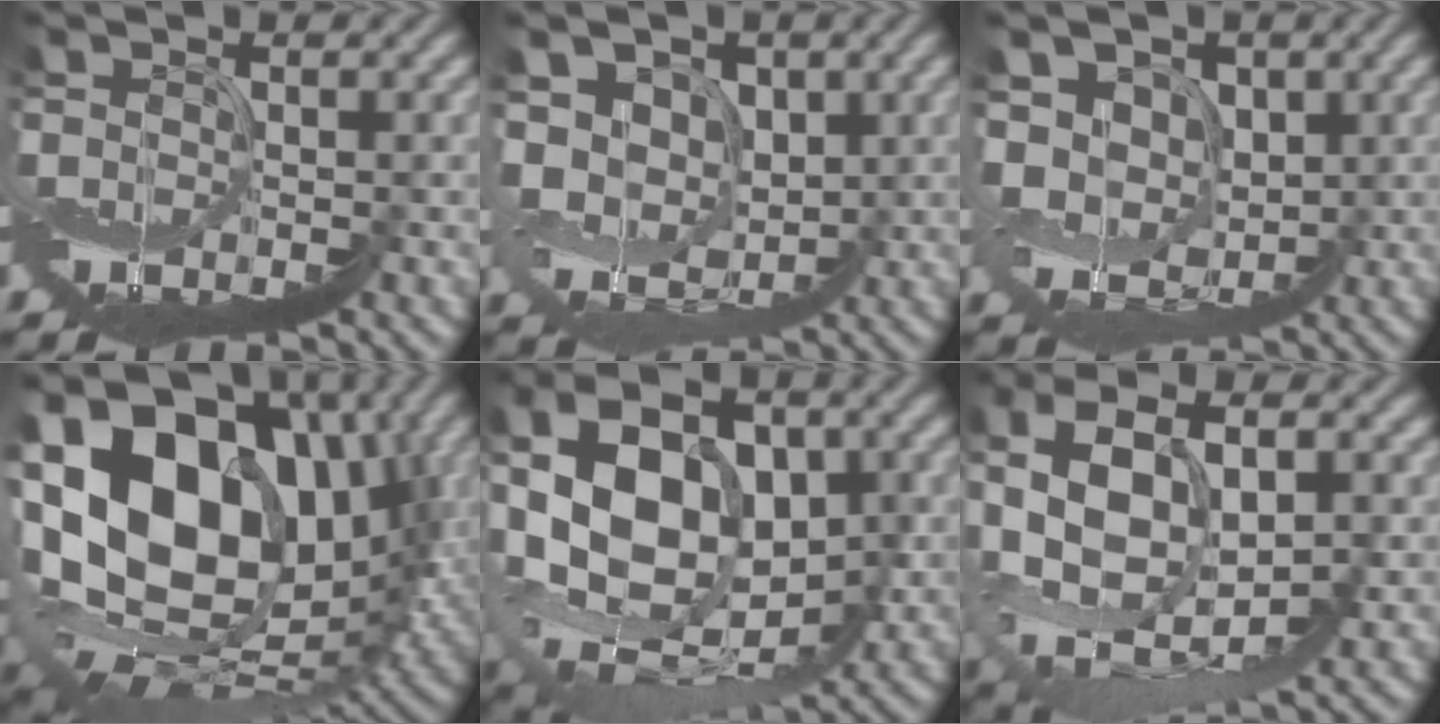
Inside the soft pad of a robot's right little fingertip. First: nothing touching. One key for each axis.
{"total": 6.4, "fx": 3.1, "fy": 5.0, "fz": 2.5, "tx": -0.056, "ty": 0.025, "tz": 0.027}
{"total": 5.8, "fx": 2.9, "fy": 4.6, "fz": 2.0, "tx": -0.043, "ty": 0.023, "tz": 0.019}
{"total": 13.3, "fx": 4.1, "fy": 8.8, "fz": 9.0, "tx": -0.195, "ty": 0.033, "tz": 0.071}
{"total": 11.2, "fx": 2.0, "fy": 7.9, "fz": 7.8, "tx": -0.165, "ty": 0.022, "tz": 0.046}
{"total": 8.0, "fx": 1.7, "fy": 4.7, "fz": 6.3, "tx": -0.158, "ty": 0.012, "tz": 0.031}